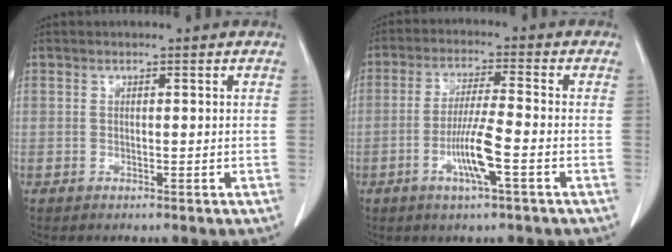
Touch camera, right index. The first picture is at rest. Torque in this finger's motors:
{"motor_torque": [1.19, -0.49, 0.61, 0.09]}